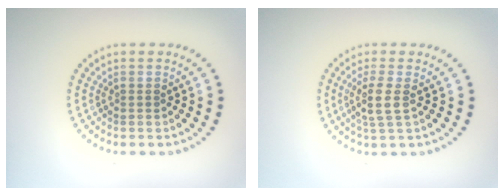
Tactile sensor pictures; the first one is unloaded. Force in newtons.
{"total": 2.4, "press": 2.0, "slide": 1.3}